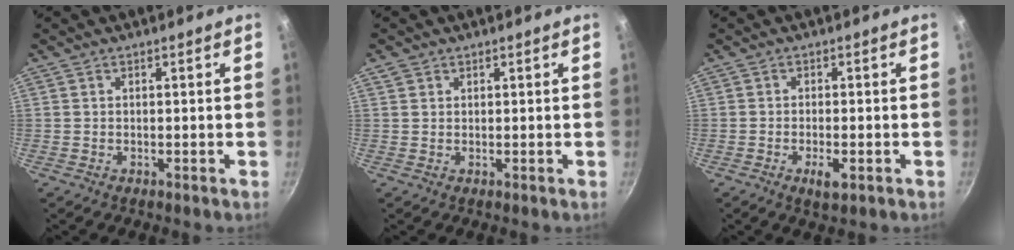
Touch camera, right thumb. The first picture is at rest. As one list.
[{"total": 1.4, "force": [0.7, 1.1, 0.4], "torque": [-0.003, 0.001, 0.010]}, {"total": 3.4, "force": [-1.4, 1.2, 2.9], "torque": [-0.051, 0.003, -0.020]}]